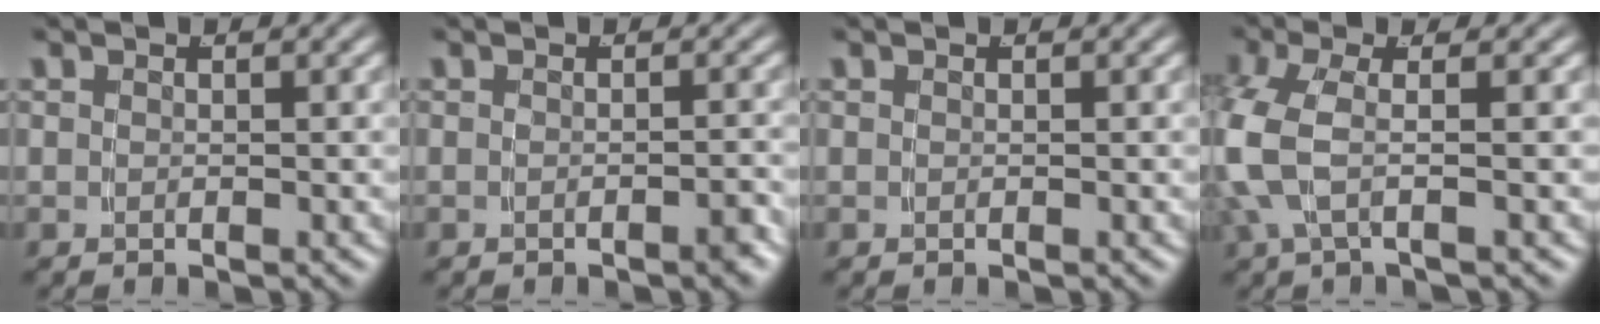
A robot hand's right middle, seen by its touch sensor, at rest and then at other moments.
{"total": 1.0, "force": [-0.9, -0.1, 0.5], "torque": [-0.005, 0.007, -0.020]}
{"total": 0.0}
{"total": 4.5, "force": [-0.1, 2.3, 3.8], "torque": [-0.104, -0.008, 0.002]}